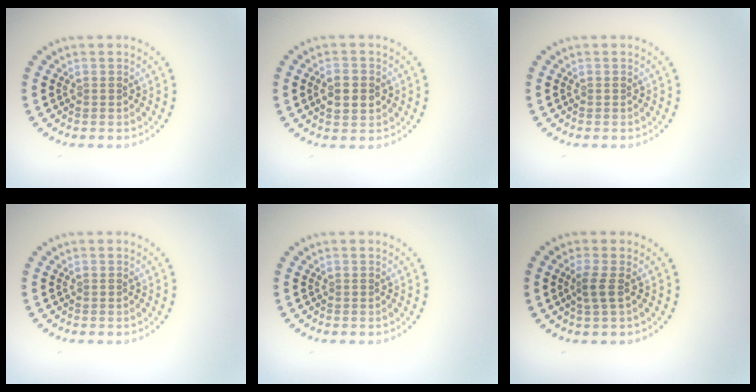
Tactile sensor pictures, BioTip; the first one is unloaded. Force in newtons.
{"total": 2.4, "press": 2.4, "slide": 0.1}
{"total": 0.0}
{"total": 0.0}
{"total": 0.0}
{"total": 1.6, "press": 1.2, "slide": 1.0}